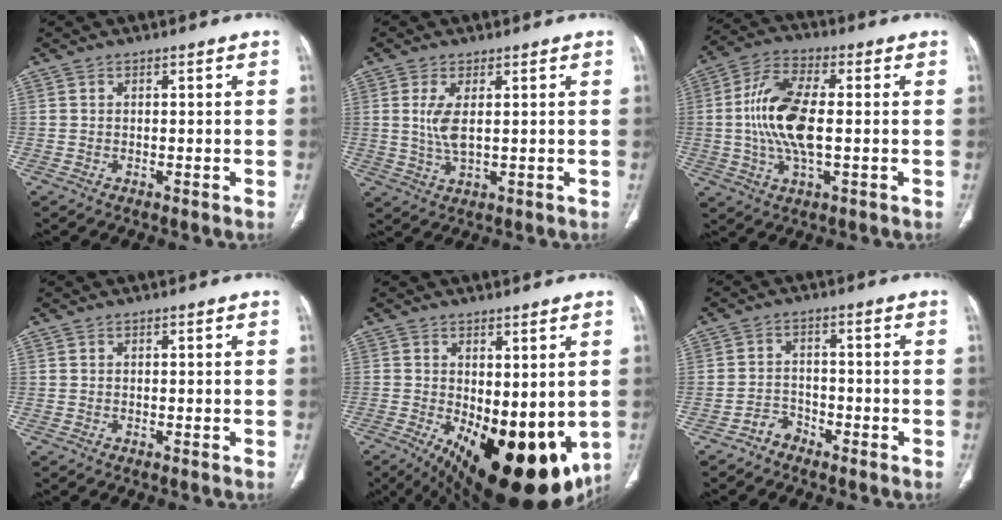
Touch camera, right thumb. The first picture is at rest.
{"total": 4.7, "force": [0.9, 1.6, 4.4], "torque": [-0.103, -0.015, 0.024]}
{"total": 13.4, "force": [-0.2, 5.6, 12.2], "torque": [-0.259, 0.009, -0.008]}
{"total": 0.0}
{"total": 21.6, "force": [-4.7, 10.2, 18.4], "torque": [-0.231, -0.037, -0.040]}
{"total": 2.9, "force": [-2.3, 1.8, 0.2], "torque": [0.003, 0.020, -0.044]}